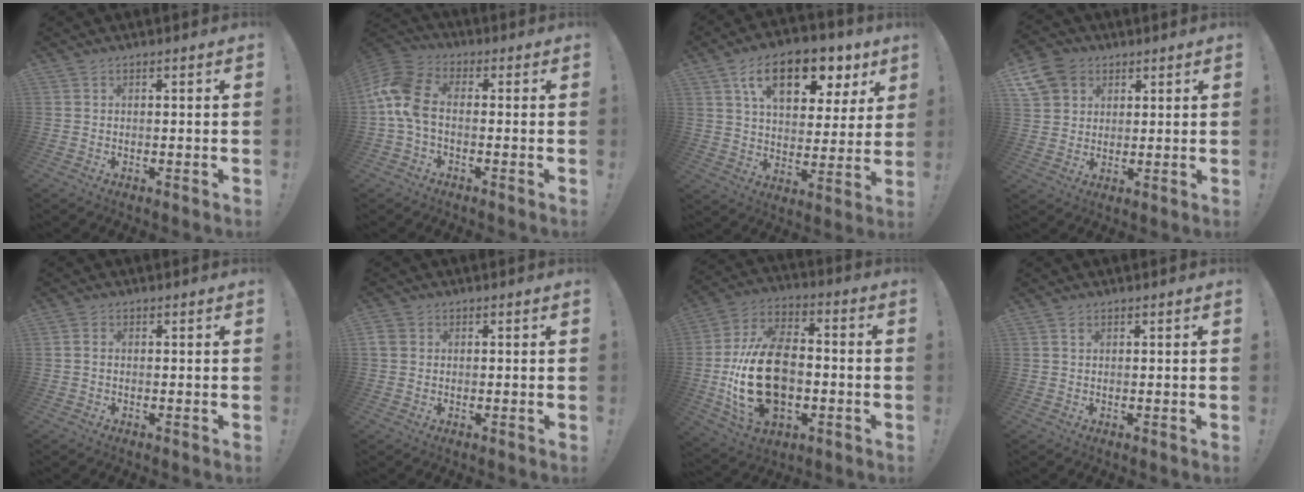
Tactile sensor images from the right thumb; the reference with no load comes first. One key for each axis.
{"total": 11.9, "fx": -0.2, "fy": 7.5, "fz": 9.2, "tx": -0.202, "ty": 0.013, "tz": -0.001}
{"total": 16.9, "fx": 9.0, "fy": 8.8, "fz": 11.2, "tx": -0.176, "ty": -0.036, "tz": 0.154}
{"total": 9.1, "fx": 4.5, "fy": 7.3, "fz": 3.1, "tx": -0.052, "ty": -0.018, "tz": 0.091}
{"total": 0.9, "fx": -0.2, "fy": 0.8, "fz": 0.4, "tx": -0.012, "ty": 0.005, "tz": -0.003}
{"total": 2.9, "fx": 0.5, "fy": 2.6, "fz": 1.2, "tx": -0.018, "ty": 0.005, "tz": 0.010}
{"total": 24.4, "fx": -3.7, "fy": 15.7, "fz": 18.3, "tx": -0.334, "ty": 0.027, "tz": -0.047}
{"total": 0.7, "fx": 0.5, "fy": 0.4, "fz": 0.4, "tx": 0.000, "ty": -0.002, "tz": 0.007}